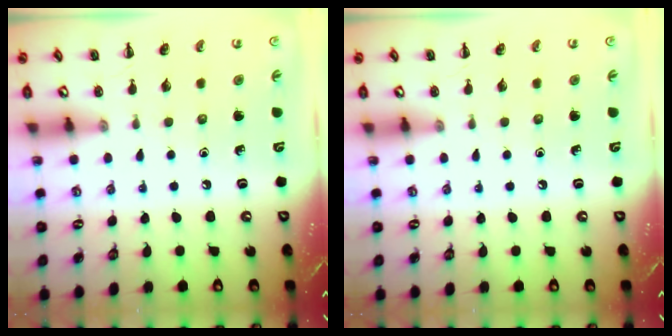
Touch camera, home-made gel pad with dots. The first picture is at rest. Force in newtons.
{"total": 0.0}